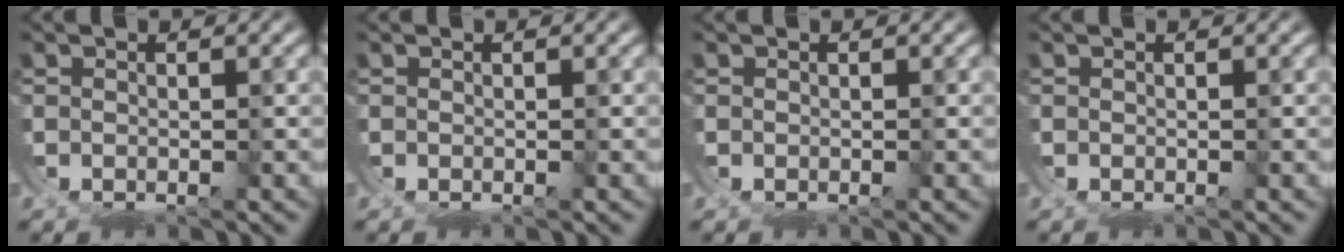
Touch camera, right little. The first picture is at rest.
{"total": 0.0}
{"total": 0.0}
{"total": 0.0}